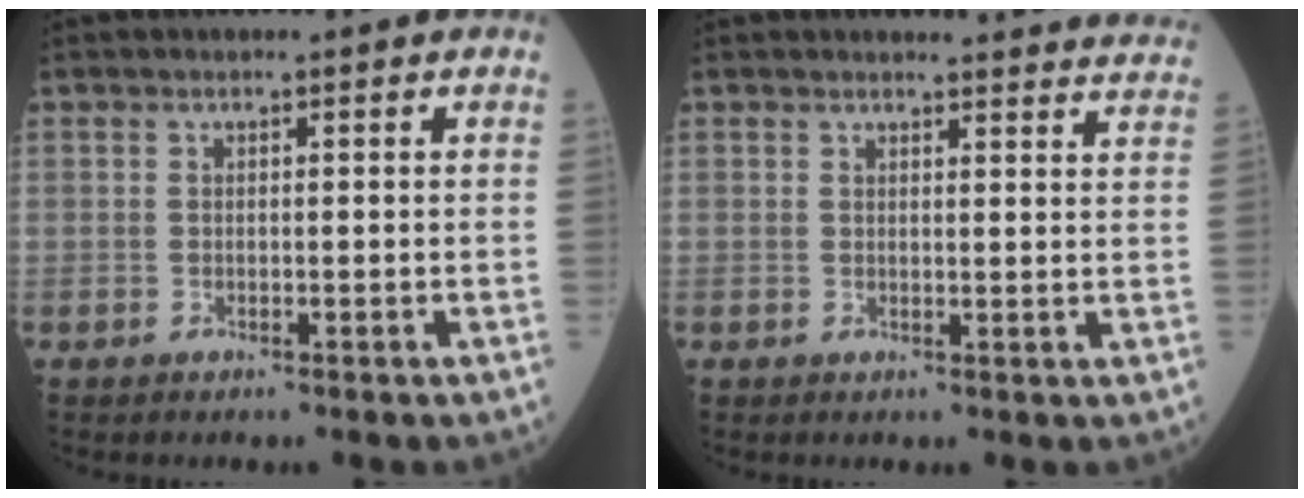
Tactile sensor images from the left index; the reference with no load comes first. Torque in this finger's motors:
{"motor_torque": [-0.04, -0.13, -0.28, -0.02]}